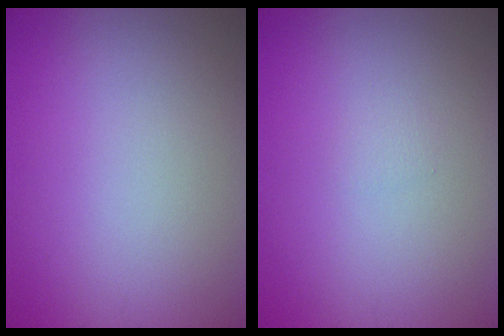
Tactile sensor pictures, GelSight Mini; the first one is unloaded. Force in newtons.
{"total": 0.5, "press": 0.5, "slide": 0.1}